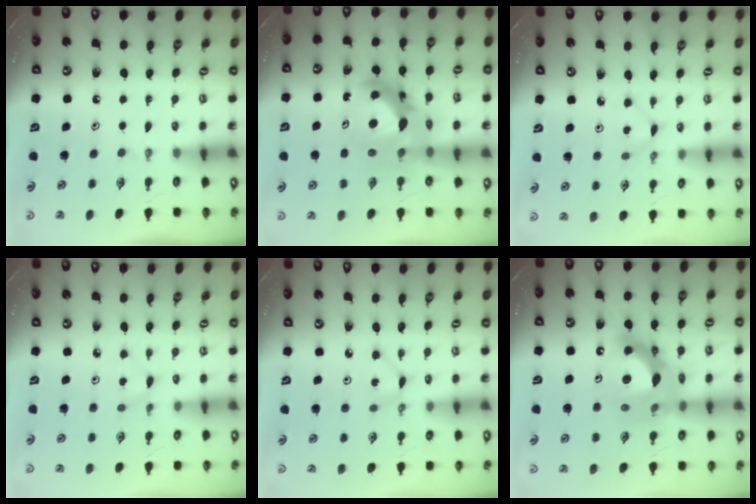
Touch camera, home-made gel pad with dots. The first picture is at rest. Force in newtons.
{"total": 13.7, "press": 13.7, "slide": 1.0}
{"total": 2.4, "press": 2.4, "slide": 0.3}
{"total": 2.3, "press": 2.3, "slide": 0.3}
{"total": 2.0, "press": 2.0, "slide": 0.3}
{"total": 13.9, "press": 13.6, "slide": 2.8}